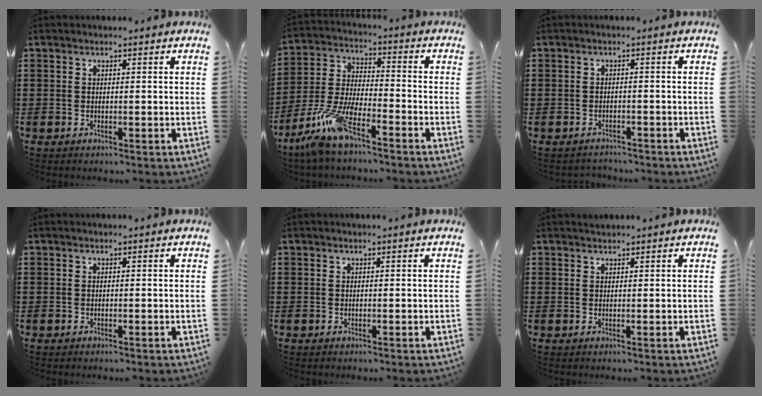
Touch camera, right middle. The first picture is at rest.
{"total": 9.7, "force": [-7.4, 1.4, 6.1], "torque": [-0.147, -0.006, -0.150]}
{"total": 0.7, "force": [-0.7, -0.1, 0.0], "torque": [0.002, 0.000, -0.015]}
{"total": 0.0}
{"total": 0.0}
{"total": 0.7, "force": [0.7, 0.0, -0.2], "torque": [0.000, -0.002, 0.014]}